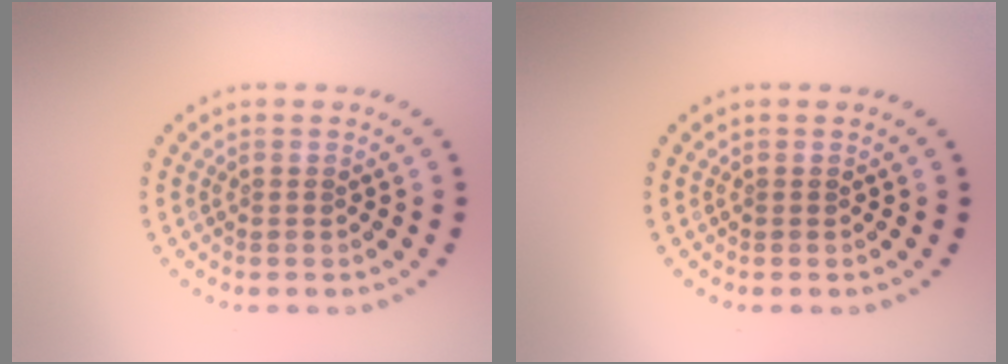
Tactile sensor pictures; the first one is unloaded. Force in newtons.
{"total": 0.0}